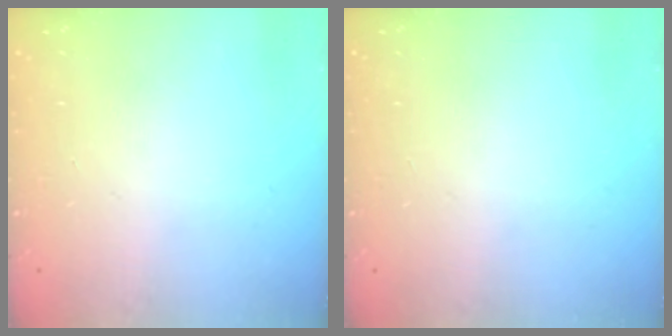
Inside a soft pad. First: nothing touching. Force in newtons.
{"total": 0.0}